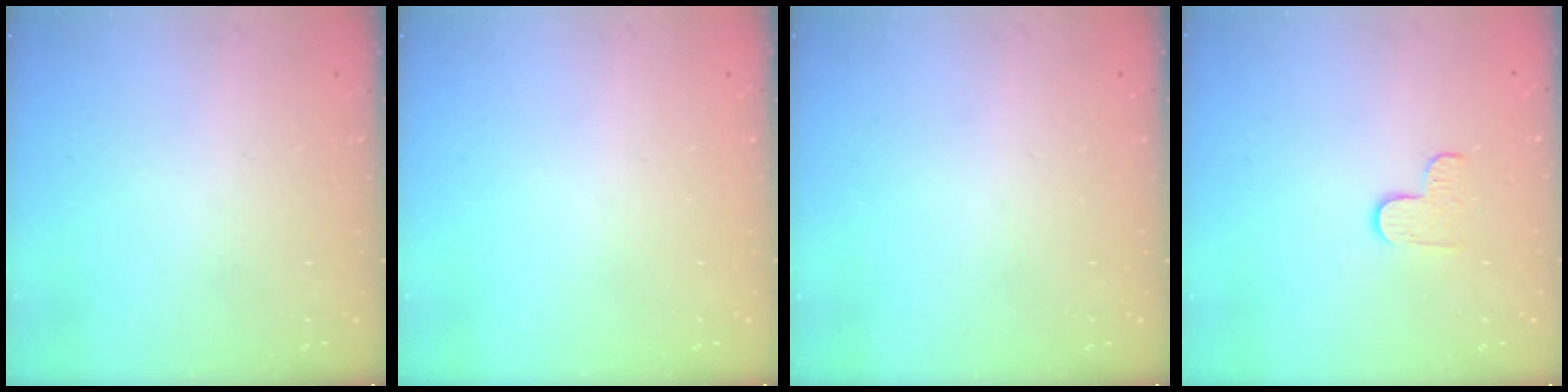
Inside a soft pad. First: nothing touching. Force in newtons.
{"total": 0.0}
{"total": 0.0}
{"total": 4.2, "press": 4.1, "slide": 0.4}